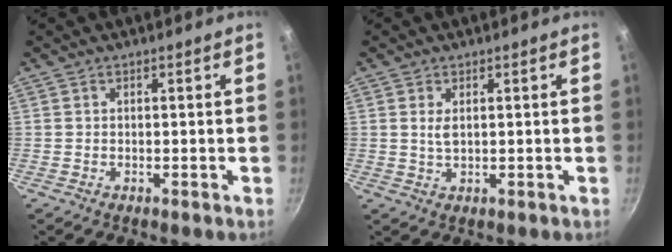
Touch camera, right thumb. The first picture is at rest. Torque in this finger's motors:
{"motor_torque": [-0.20, 0.29, -0.12, 0.20, -0.05]}